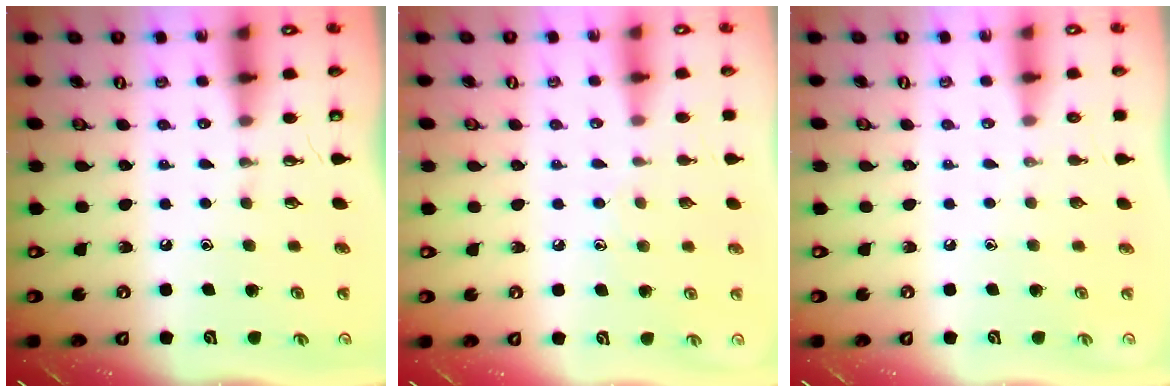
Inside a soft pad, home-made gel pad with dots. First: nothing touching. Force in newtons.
{"total": 6.1, "press": 6.1, "slide": 0.6}
{"total": 0.0}